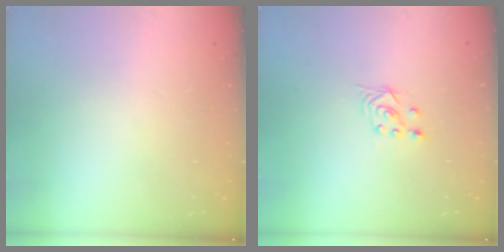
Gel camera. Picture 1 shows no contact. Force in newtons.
{"total": 2.9, "press": 2.5, "slide": 1.4}